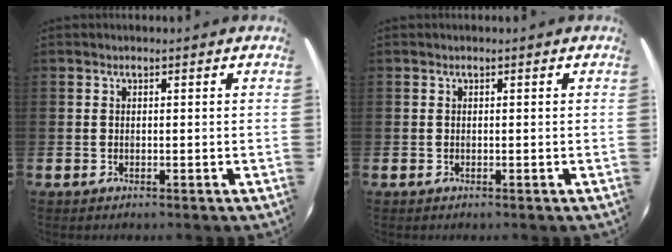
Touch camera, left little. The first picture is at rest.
{"total": 0.0}